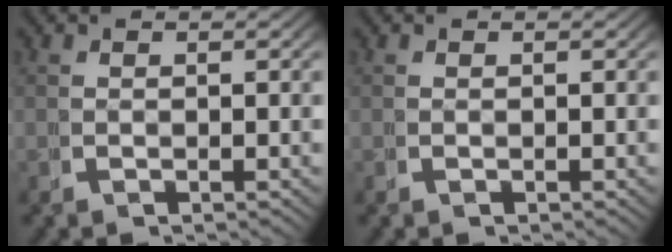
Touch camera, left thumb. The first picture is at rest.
{"total": 0.0}